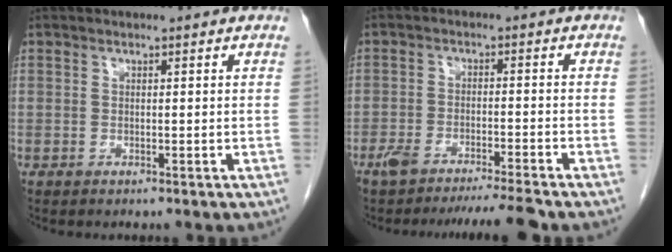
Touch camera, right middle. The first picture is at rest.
{"total": 7.7, "force": [-6.8, -0.7, 3.5], "torque": [-0.045, -0.008, -0.110]}